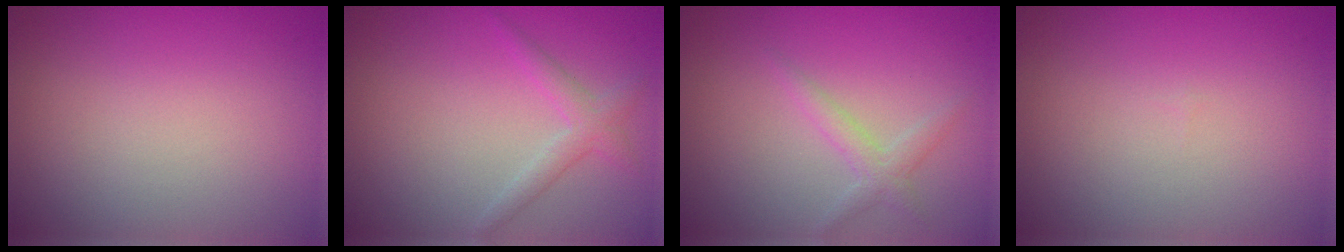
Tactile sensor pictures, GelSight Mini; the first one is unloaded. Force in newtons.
{"total": 1.8, "press": 1.8, "slide": 0.1}
{"total": 1.7, "press": 1.6, "slide": 0.1}
{"total": 0.0}